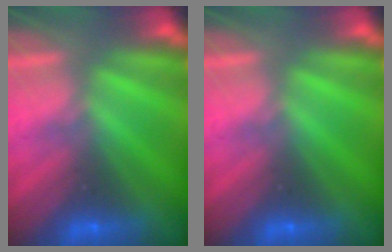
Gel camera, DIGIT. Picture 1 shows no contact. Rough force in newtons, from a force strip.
{"total": 0.0}